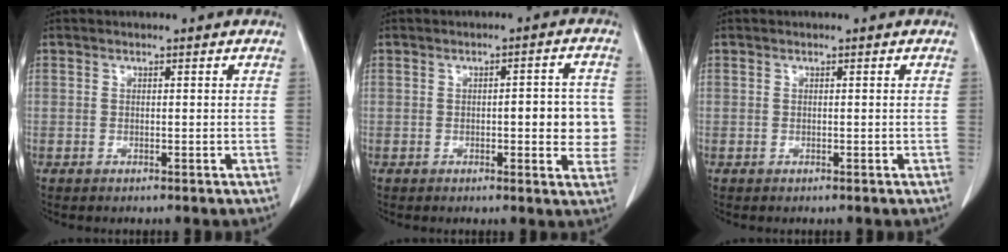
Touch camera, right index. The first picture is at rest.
{"total": 6.8, "force": [-0.5, 2.3, 6.4], "torque": [-0.065, 0.007, -0.008]}
{"total": 0.0}